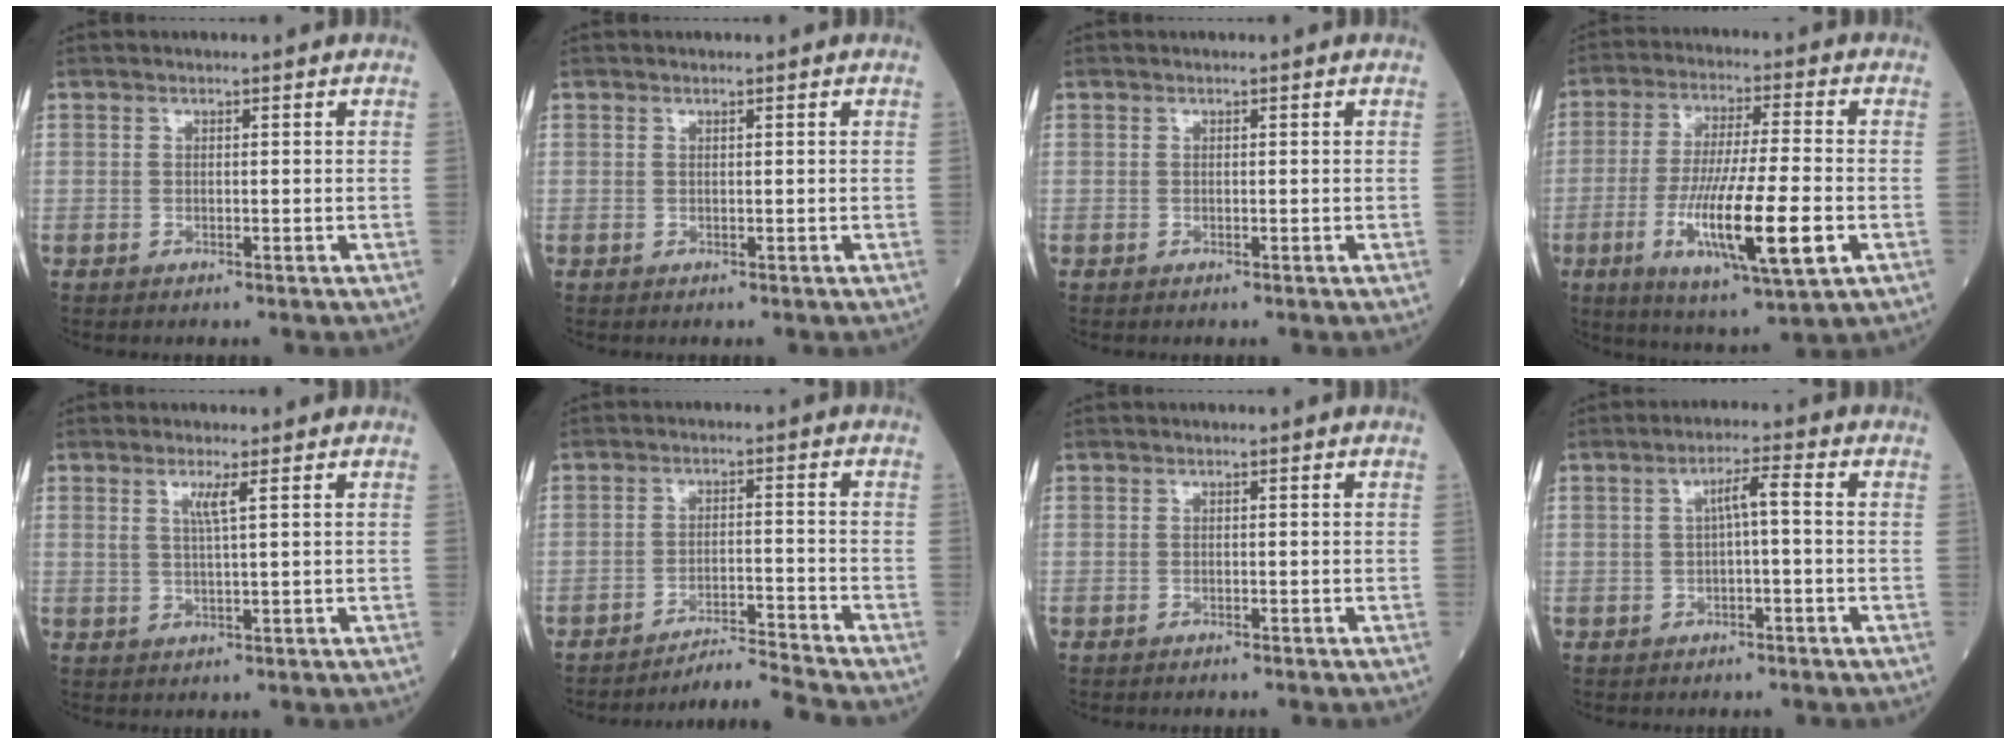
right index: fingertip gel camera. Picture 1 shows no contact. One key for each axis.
{"total": 0.0}
{"total": 0.0}
{"total": 15.3, "fx": -4.3, "fy": 1.5, "fz": 14.6, "tx": -0.271, "ty": -0.024, "tz": -0.070}
{"total": 2.5, "fx": 1.1, "fy": -0.3, "fz": 2.3, "tx": -0.048, "ty": -0.004, "tz": 0.021}
{"total": 6.3, "fx": -5.6, "fy": -2.8, "fz": -0.6, "tx": 0.002, "ty": -0.004, "tz": -0.094}
{"total": 1.5, "fx": -1.4, "fy": 0.0, "fz": 0.6, "tx": -0.010, "ty": 0.000, "tz": -0.016}
{"total": 3.3, "fx": -0.1, "fy": 0.3, "fz": 3.3, "tx": -0.055, "ty": 0.012, "tz": 0.000}